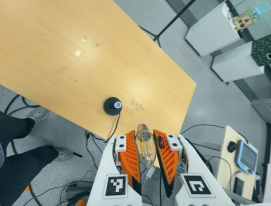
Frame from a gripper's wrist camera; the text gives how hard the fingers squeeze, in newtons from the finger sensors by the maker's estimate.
{"total": 20.6, "left": 22.0, "right": 19.2}